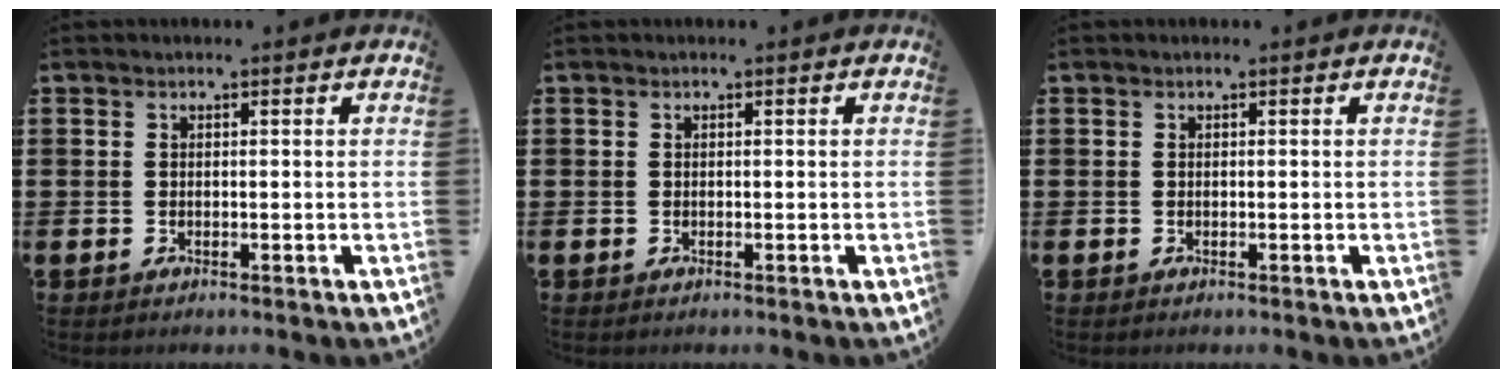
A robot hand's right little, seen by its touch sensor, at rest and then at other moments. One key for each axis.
{"total": 0.0}
{"total": 0.0}